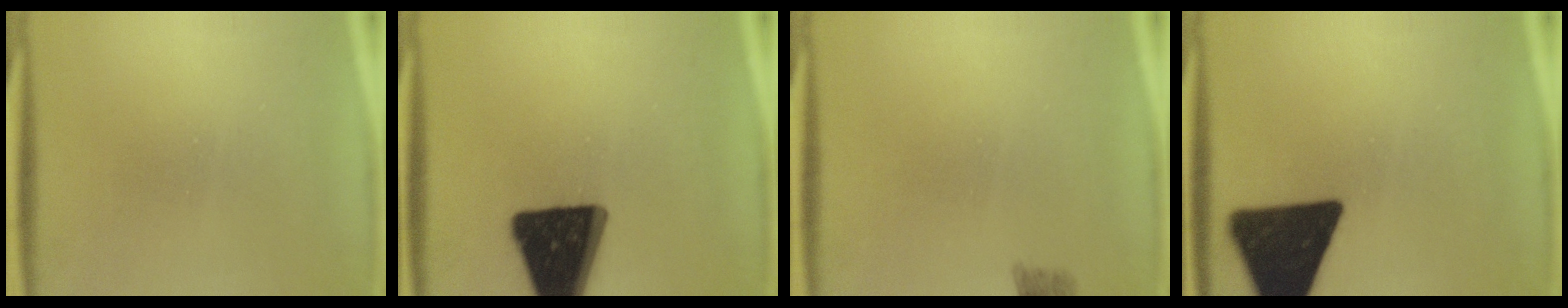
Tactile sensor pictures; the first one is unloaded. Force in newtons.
{"total": 19.5}
{"total": 2.0}
{"total": 17.7}